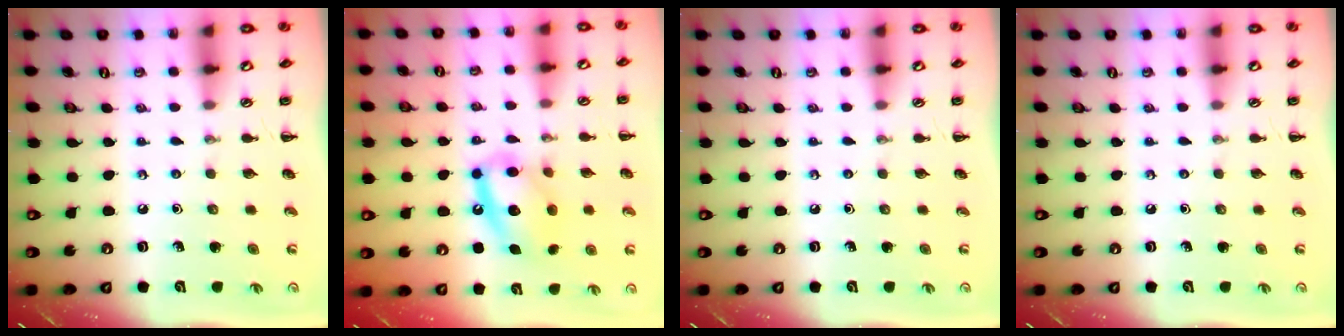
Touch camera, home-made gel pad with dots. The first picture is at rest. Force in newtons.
{"total": 13.8, "press": 13.5, "slide": 2.6}
{"total": 0.0}
{"total": 0.0}